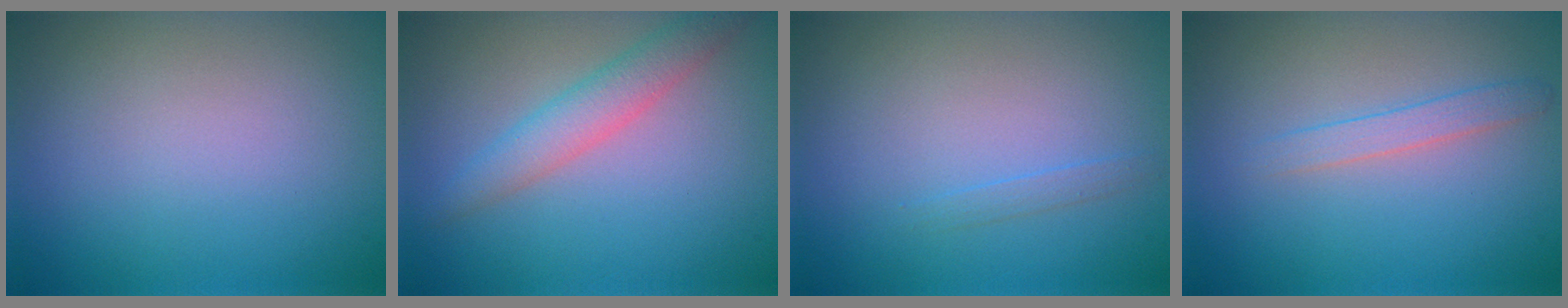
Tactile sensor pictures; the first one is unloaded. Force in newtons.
{"total": 2.4, "press": 2.4, "slide": 0.2}
{"total": 0.7, "press": 0.7, "slide": 0.0}
{"total": 1.6, "press": 1.6, "slide": 0.1}